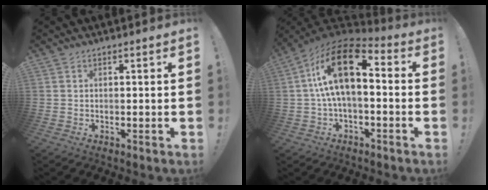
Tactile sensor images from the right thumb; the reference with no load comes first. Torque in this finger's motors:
{"motor_torque": [1.61, 2.76, 1.00, 1.01, 0.70]}